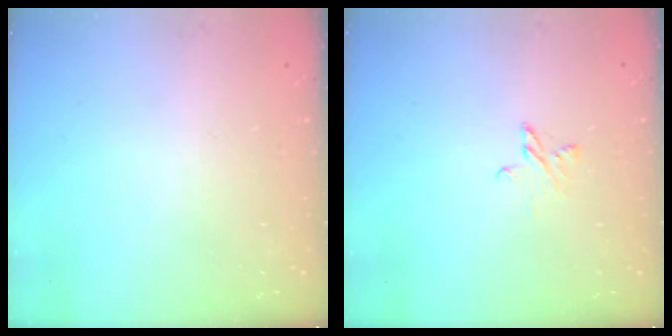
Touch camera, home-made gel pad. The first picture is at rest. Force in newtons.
{"total": 3.8, "press": 3.8, "slide": 0.4}